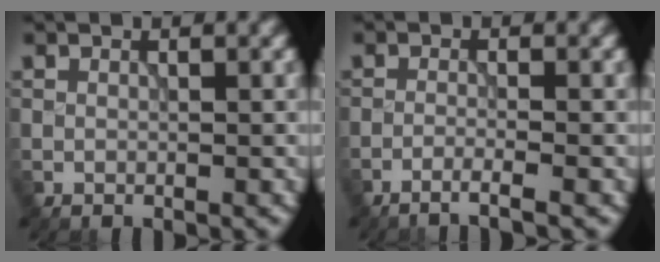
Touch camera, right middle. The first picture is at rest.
{"total": 2.1, "force": [-1.4, 0.3, 1.6], "torque": [-0.013, 0.002, -0.041]}